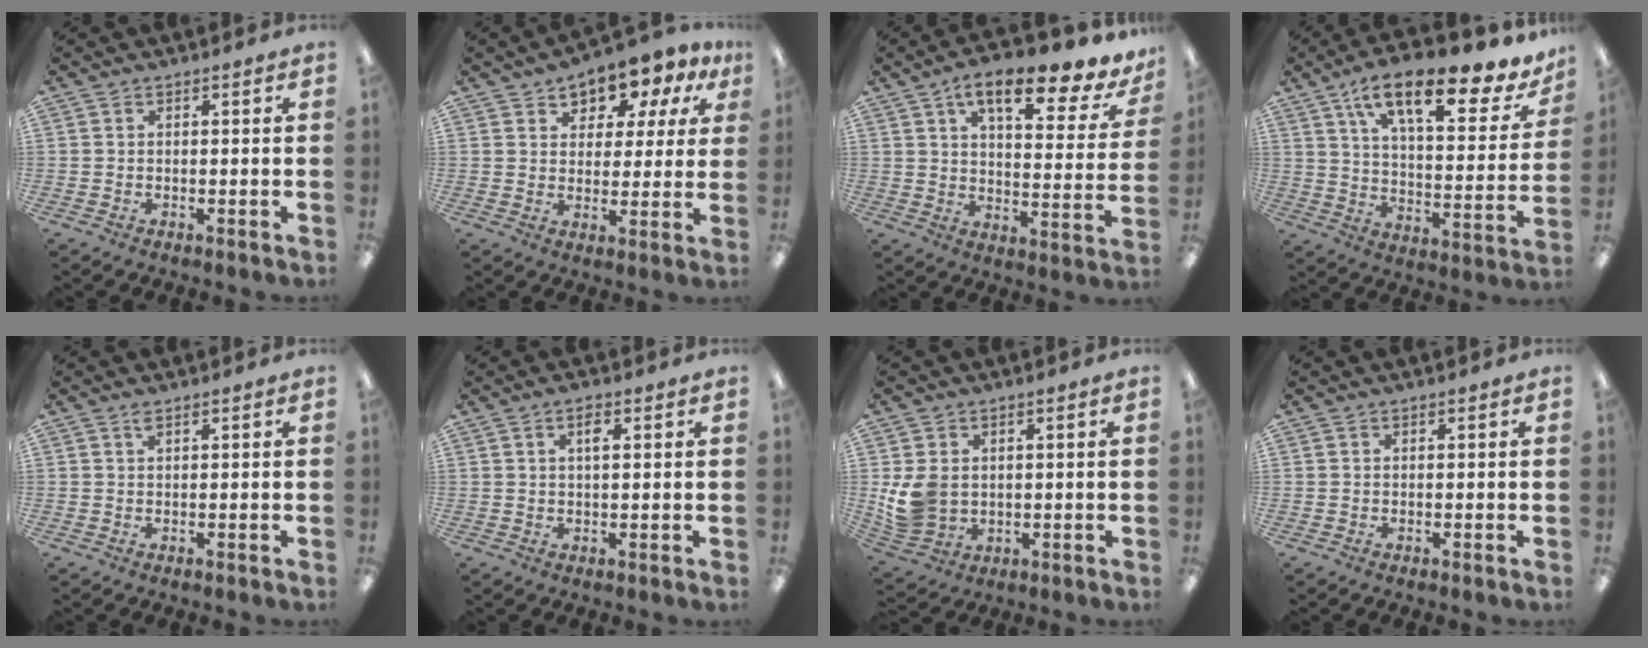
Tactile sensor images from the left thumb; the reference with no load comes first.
{"total": 8.2, "force": [6.4, 4.6, 2.4], "torque": [-0.045, -0.048, 0.115]}
{"total": 13.9, "force": [9.3, 4.5, 9.3], "torque": [-0.138, -0.051, 0.151]}
{"total": 19.5, "force": [12.9, 6.1, 13.2], "torque": [-0.205, -0.077, 0.211]}
{"total": 1.0, "force": [0.7, 0.2, 0.7], "torque": [-0.017, 0.003, 0.012]}
{"total": 2.9, "force": [1.3, 1.0, 2.4], "torque": [-0.035, 0.000, 0.017]}
{"total": 8.0, "force": [0.8, 6.5, 4.6], "torque": [-0.105, 0.000, 0.017]}
{"total": 0.0}